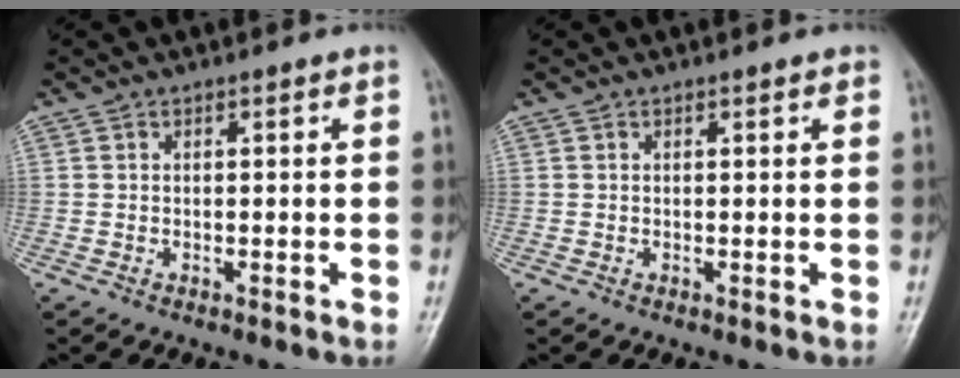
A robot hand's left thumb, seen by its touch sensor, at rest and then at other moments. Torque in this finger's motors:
{"motor_torque": [-0.15, -0.07, -0.19, -0.20, 0.01]}